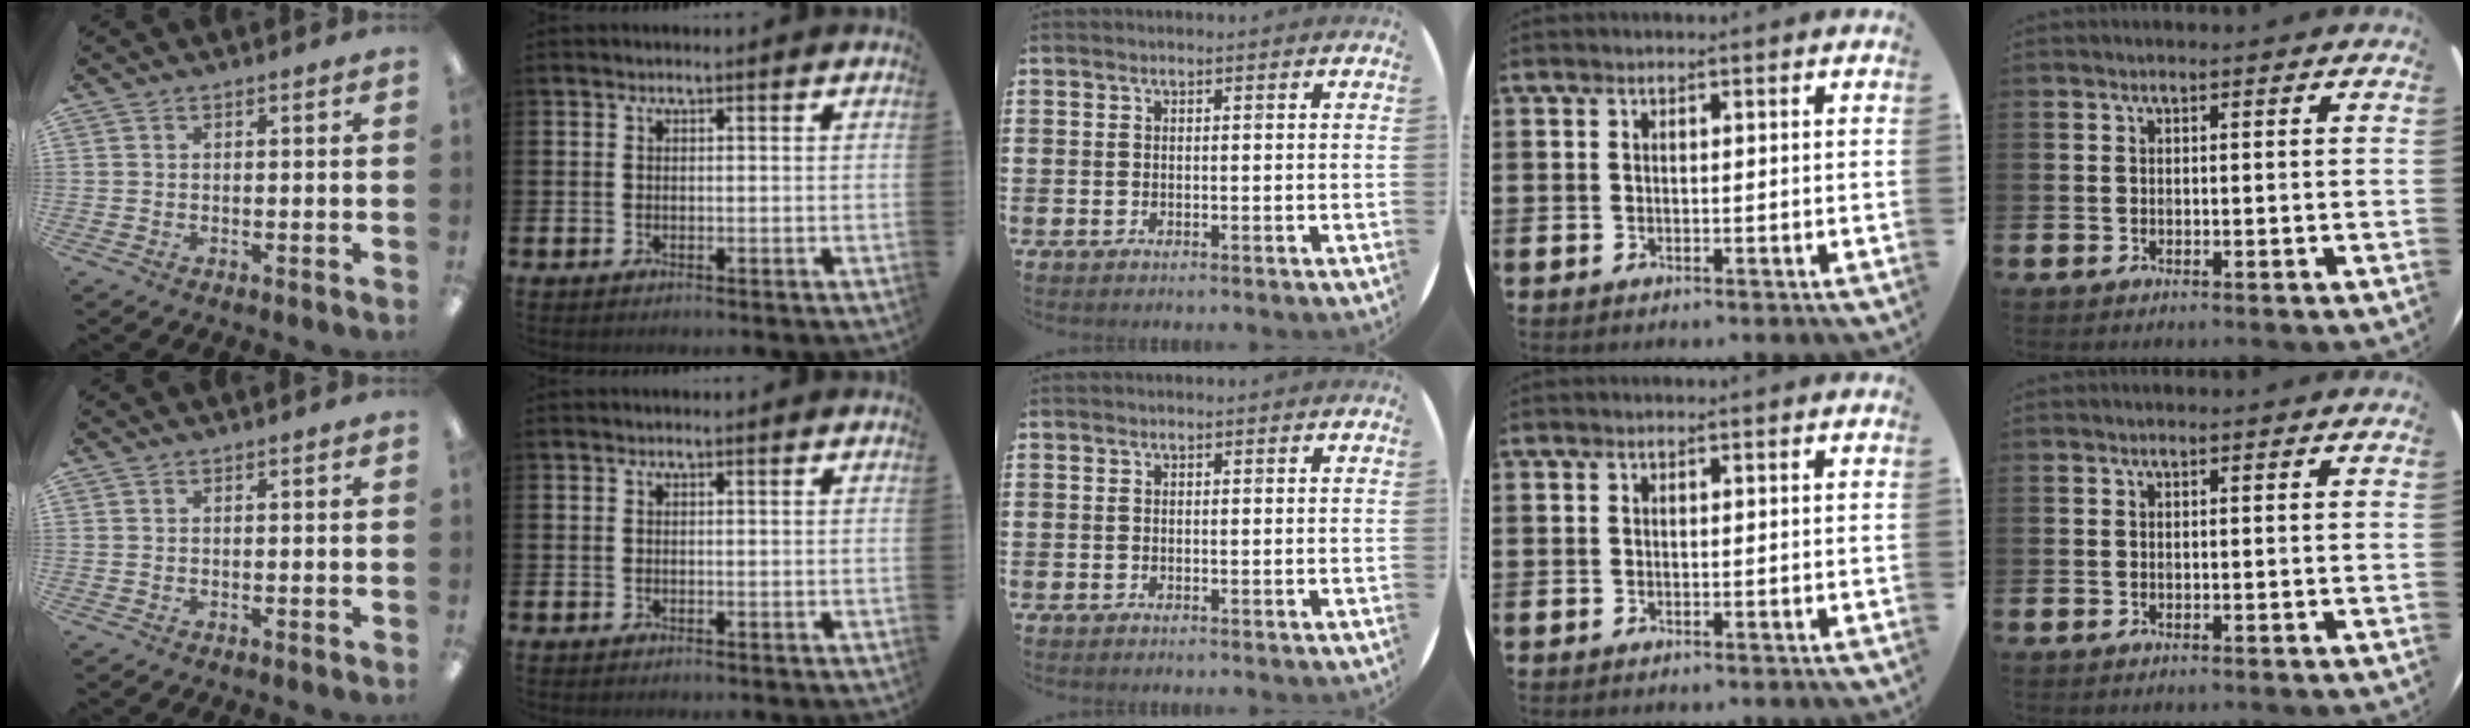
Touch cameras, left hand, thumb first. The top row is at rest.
{}